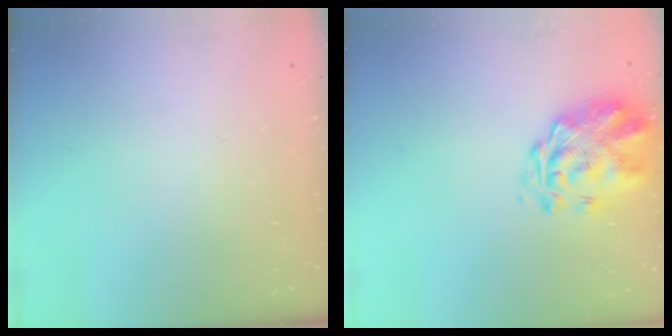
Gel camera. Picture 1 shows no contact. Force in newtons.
{"total": 2.9, "press": 2.5, "slide": 1.5}